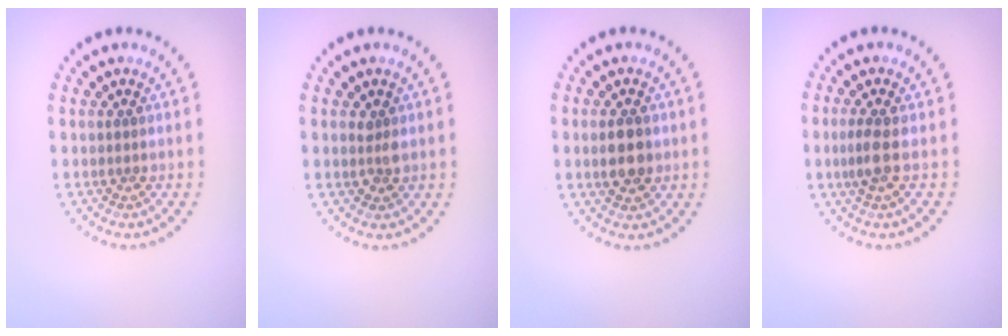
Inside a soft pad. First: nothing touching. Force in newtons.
{"total": 0.9, "press": 0.9, "slide": 0.3}
{"total": 2.8, "press": 2.8, "slide": 0.2}
{"total": 1.8, "press": 1.5, "slide": 0.9}